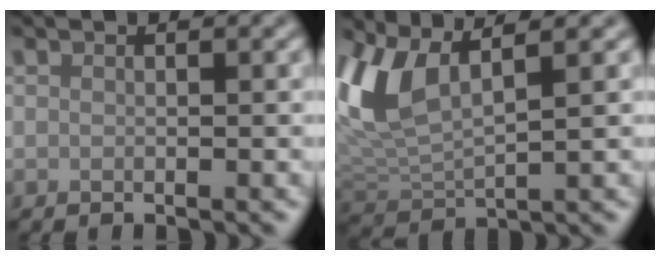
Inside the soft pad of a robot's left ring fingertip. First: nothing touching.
{"total": 6.2, "force": [3.0, 2.3, 4.9], "torque": [-0.124, 0.003, 0.060]}